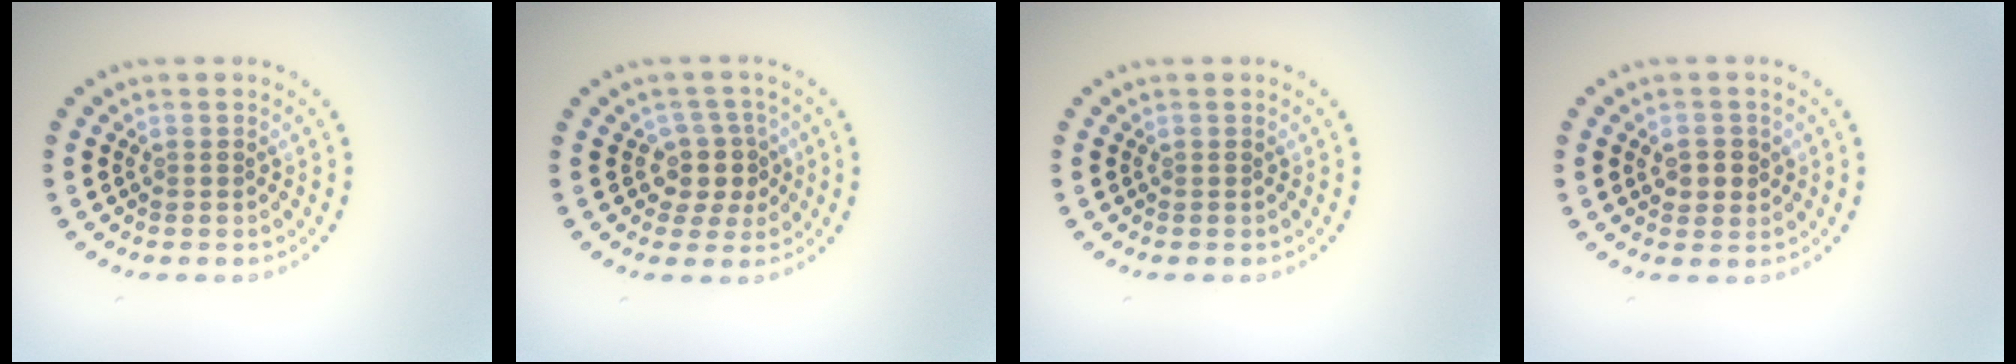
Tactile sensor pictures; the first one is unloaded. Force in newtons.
{"total": 2.8, "press": 2.3, "slide": 1.7}
{"total": 0.0}
{"total": 2.0, "press": 1.9, "slide": 0.5}